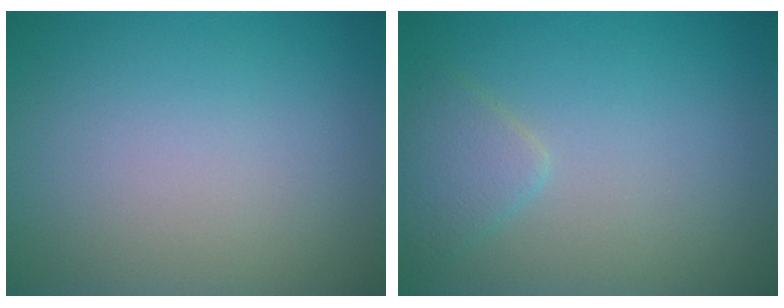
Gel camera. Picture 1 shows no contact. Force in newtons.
{"total": 1.9, "press": 1.9, "slide": 0.1}